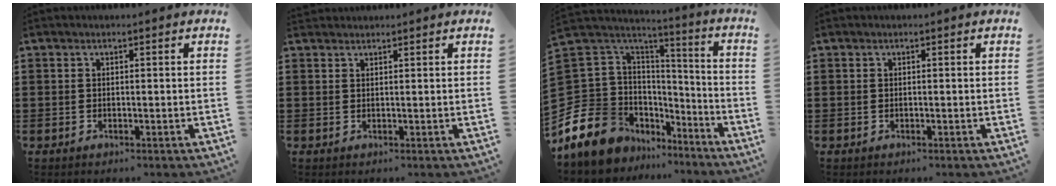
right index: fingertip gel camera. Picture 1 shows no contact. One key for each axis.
{"total": 1.0, "fx": 1.0, "fy": 0.3, "fz": -0.2, "tx": 0.002, "ty": 0.002, "tz": 0.019}
{"total": 13.0, "fx": -8.4, "fy": 9.4, "fz": 3.1, "tx": -0.126, "ty": -0.002, "tz": -0.158}
{"total": 0.0}